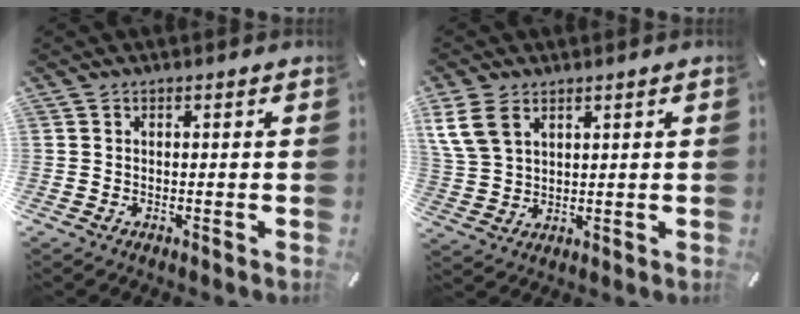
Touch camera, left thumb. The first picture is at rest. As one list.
[{"total": 7.0, "force": [3.9, 4.7, 3.4], "torque": [-0.093, -0.002, 0.075]}]